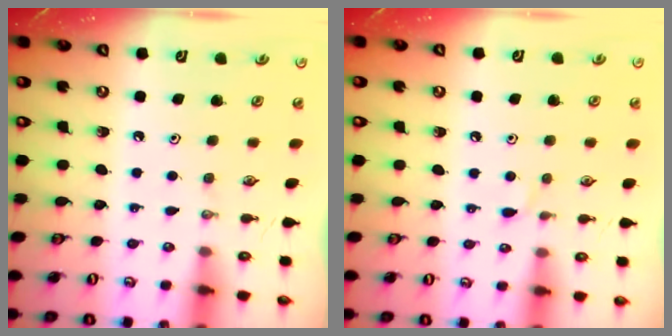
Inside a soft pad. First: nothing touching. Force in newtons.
{"total": 2.9, "press": 2.8, "slide": 0.5}